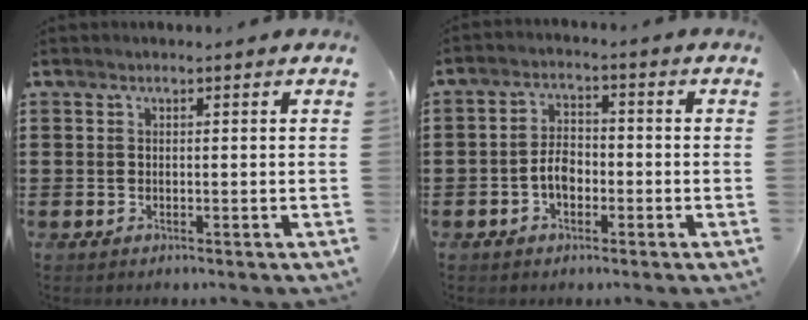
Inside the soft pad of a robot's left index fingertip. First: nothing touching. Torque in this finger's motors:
{"motor_torque": [0.52, 0.53, 0.48, 0.06]}